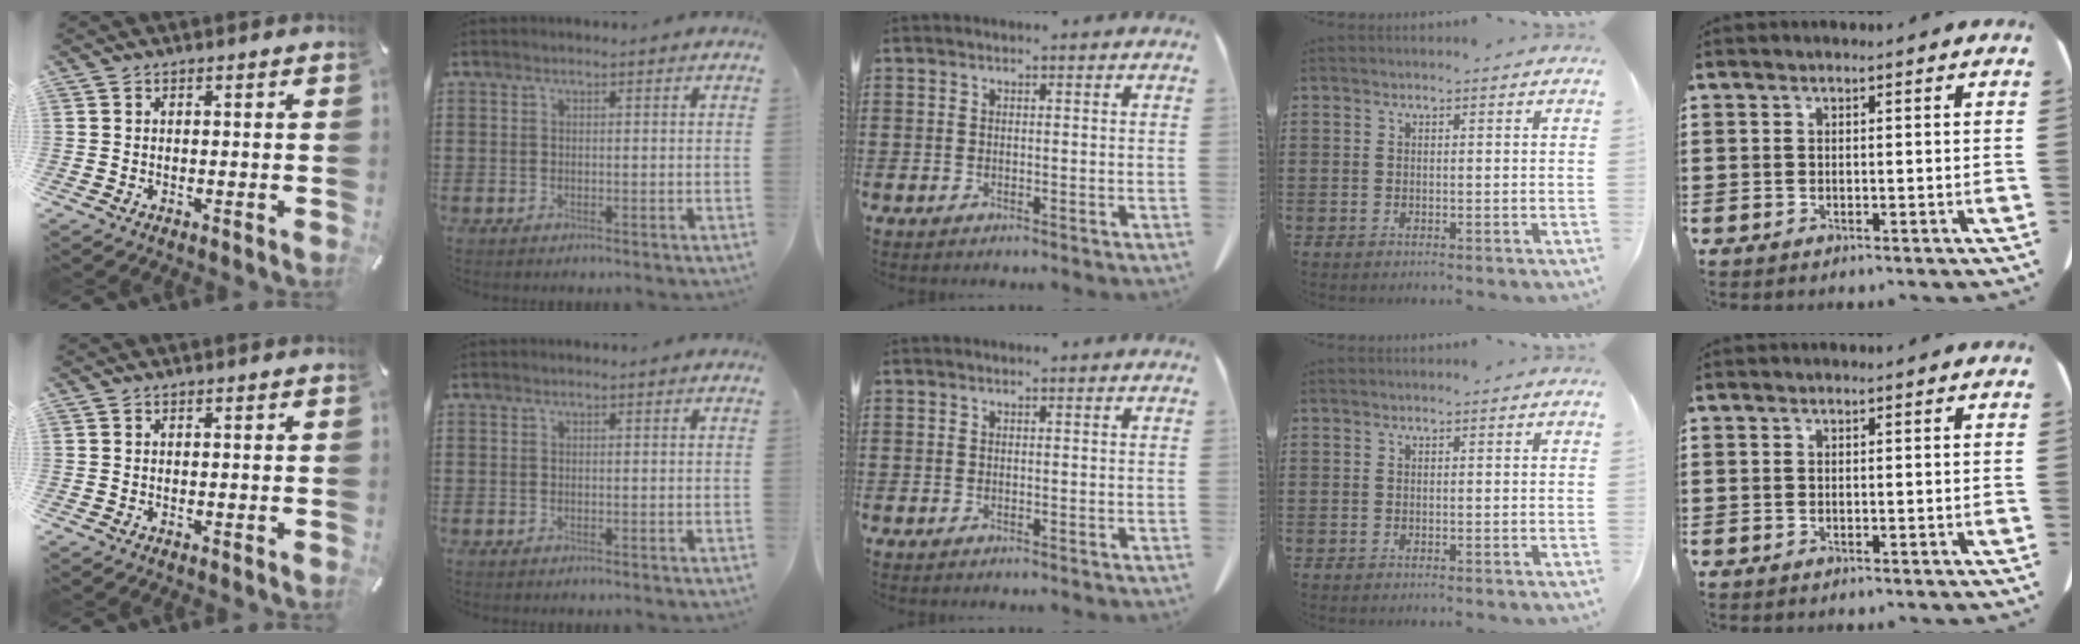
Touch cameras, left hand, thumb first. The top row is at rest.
{}